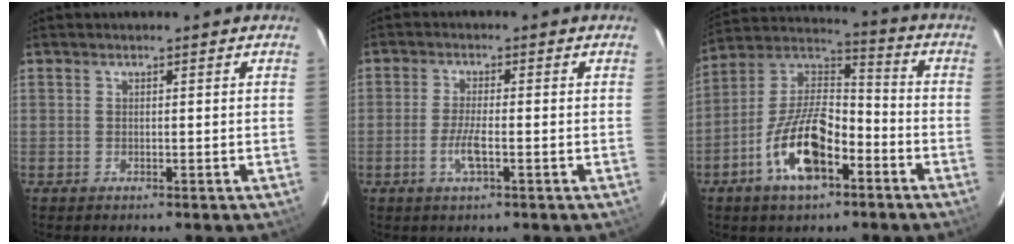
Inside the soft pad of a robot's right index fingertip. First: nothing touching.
{"total": 4.4, "force": [-1.6, 0.7, 4.0], "torque": [-0.082, -0.005, -0.032]}
{"total": 16.0, "force": [-7.4, 7.5, 12.0], "torque": [-0.235, 0.012, -0.135]}